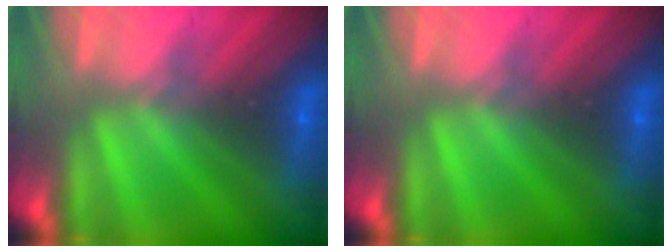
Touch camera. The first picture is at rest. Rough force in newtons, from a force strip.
{"total": 0.0}